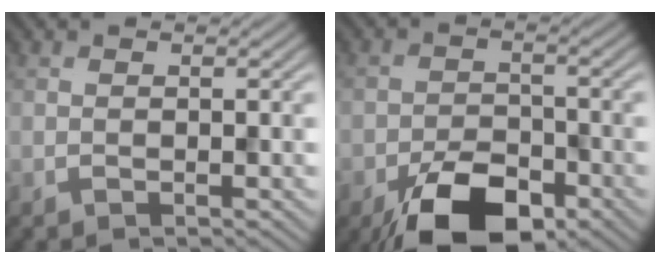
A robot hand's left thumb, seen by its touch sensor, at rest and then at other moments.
{"total": 9.3, "force": [-5.8, 4.4, 5.8], "torque": [-0.097, -0.010, -0.103]}